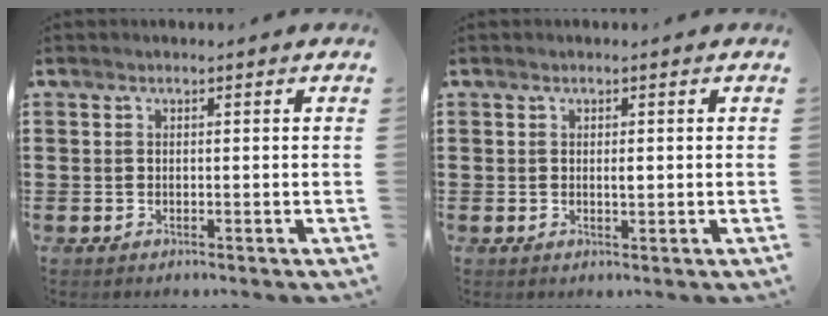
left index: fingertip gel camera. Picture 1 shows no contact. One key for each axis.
{"total": 1.1, "fx": 0.1, "fy": 0.3, "fz": 1.1, "tx": -0.021, "ty": 0.000, "tz": 0.001}